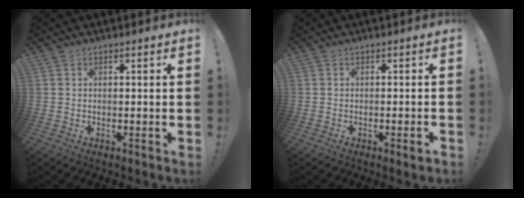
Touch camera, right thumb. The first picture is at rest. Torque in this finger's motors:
{"motor_torque": [0.42, 0.22, -1.04, 0.08, 0.00]}